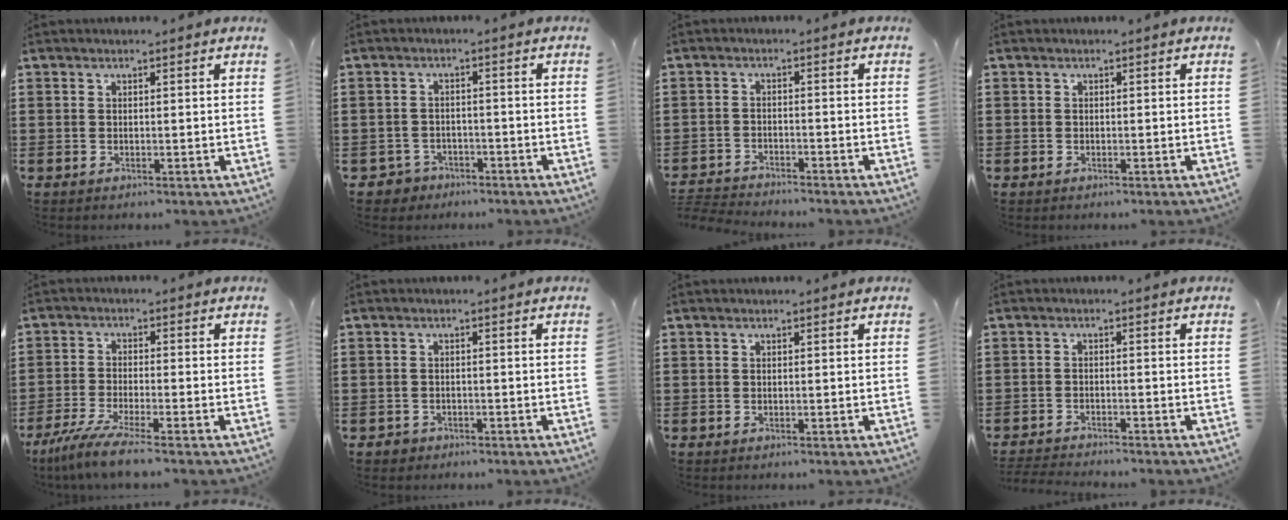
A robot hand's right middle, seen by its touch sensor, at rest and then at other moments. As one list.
[{"total": 2.3, "force": [-2.0, 1.0, 0.0], "torque": [-0.009, -0.001, -0.045]}, {"total": 3.2, "force": [-3.2, 0.1, 0.1], "torque": [-0.014, -0.006, -0.070]}, {"total": 0.6, "force": [-0.2, 0.5, 0.1], "torque": [-0.003, 0.002, -0.005]}, {"total": 5.4, "force": [-4.2, -0.4, 3.3], "torque": [-0.084, -0.027, -0.083]}, {"total": 1.0, "force": [-0.8, 0.5, 0.1], "torque": [-0.005, -0.001, -0.018]}, {"total": 0.0}, {"total": 2.4, "force": [-2.4, 0.0, 0.2], "torque": [-0.014, -0.006, -0.053]}]